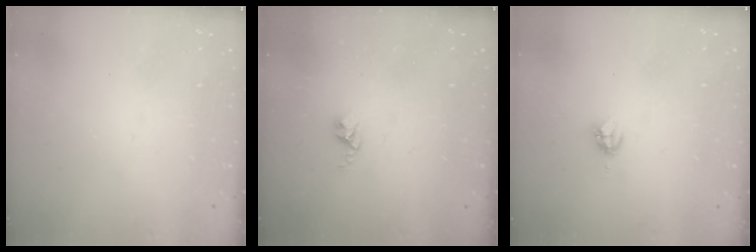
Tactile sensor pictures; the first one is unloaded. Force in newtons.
{"total": 2.4, "press": 2.4, "slide": 0.3}
{"total": 3.9, "press": 3.9, "slide": 0.5}